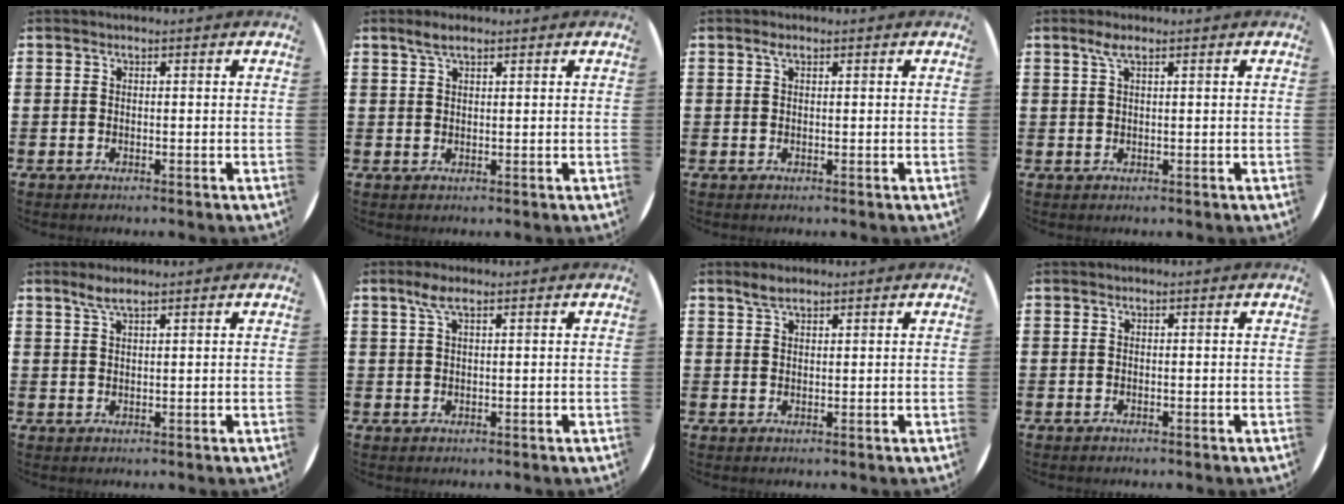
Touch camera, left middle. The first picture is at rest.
{"total": 2.3, "force": [1.7, 0.6, 1.4], "torque": [-0.029, 0.006, 0.030]}
{"total": 0.9, "force": [0.5, 0.2, 0.7], "torque": [-0.013, 0.003, 0.008]}
{"total": 2.0, "force": [1.0, 0.4, 1.6], "torque": [-0.034, 0.006, 0.017]}
{"total": 2.5, "force": [1.9, 0.3, 1.6], "torque": [-0.033, 0.005, 0.033]}
{"total": 2.8, "force": [1.6, 0.6, 2.3], "torque": [-0.048, 0.008, 0.026]}
{"total": 2.2, "force": [1.8, 0.8, 1.1], "torque": [-0.015, 0.002, 0.031]}
{"total": 0.0}